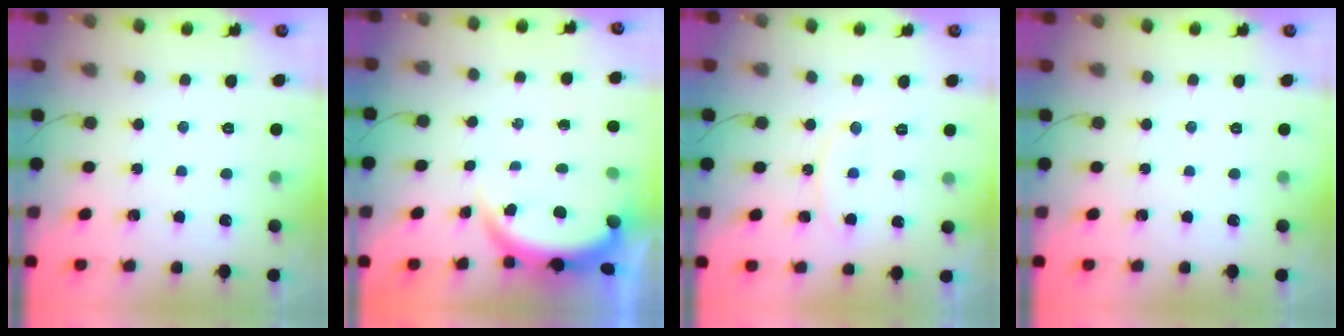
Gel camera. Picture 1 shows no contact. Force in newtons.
{"total": 4.2, "press": 3.9, "slide": 1.5}
{"total": 9.1, "press": 9.1, "slide": 0.1}
{"total": 0.0}